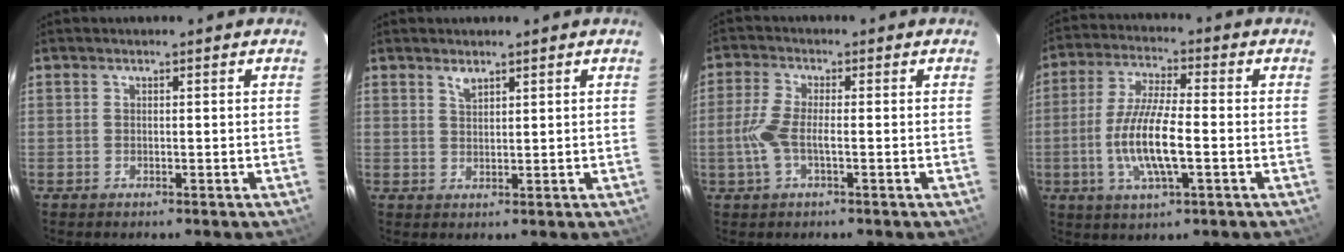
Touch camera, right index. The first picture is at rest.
{"total": 1.8, "force": [1.4, 0.6, 0.9], "torque": [-0.015, 0.002, 0.027]}
{"total": 5.9, "force": [-1.3, 1.8, 5.5], "torque": [-0.126, 0.002, -0.026]}
{"total": 11.6, "force": [-2.6, 2.8, 10.9], "torque": [-0.221, -0.005, -0.051]}